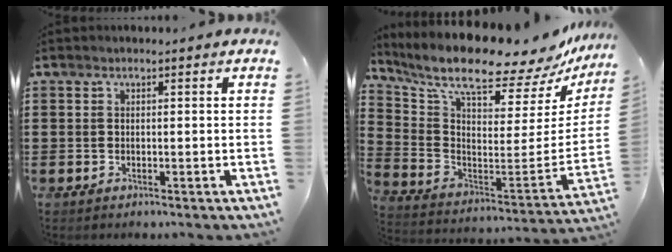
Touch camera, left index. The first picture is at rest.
{"total": 10.6, "force": [8.9, 1.7, 5.5], "torque": [-0.131, -0.083, 0.149]}